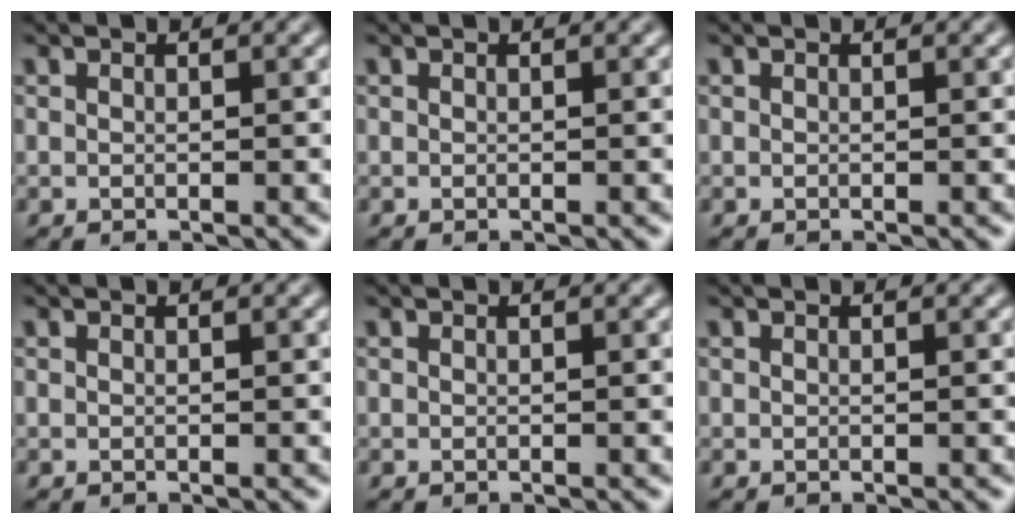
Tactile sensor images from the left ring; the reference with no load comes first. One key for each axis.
{"total": 0.0}
{"total": 0.0}
{"total": 0.0}
{"total": 0.0}
{"total": 0.0}